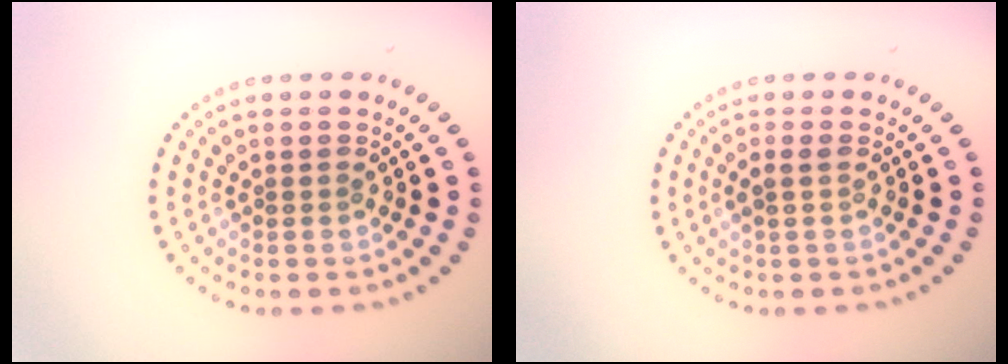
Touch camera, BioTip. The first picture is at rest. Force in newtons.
{"total": 1.0, "press": 0.9, "slide": 0.5}